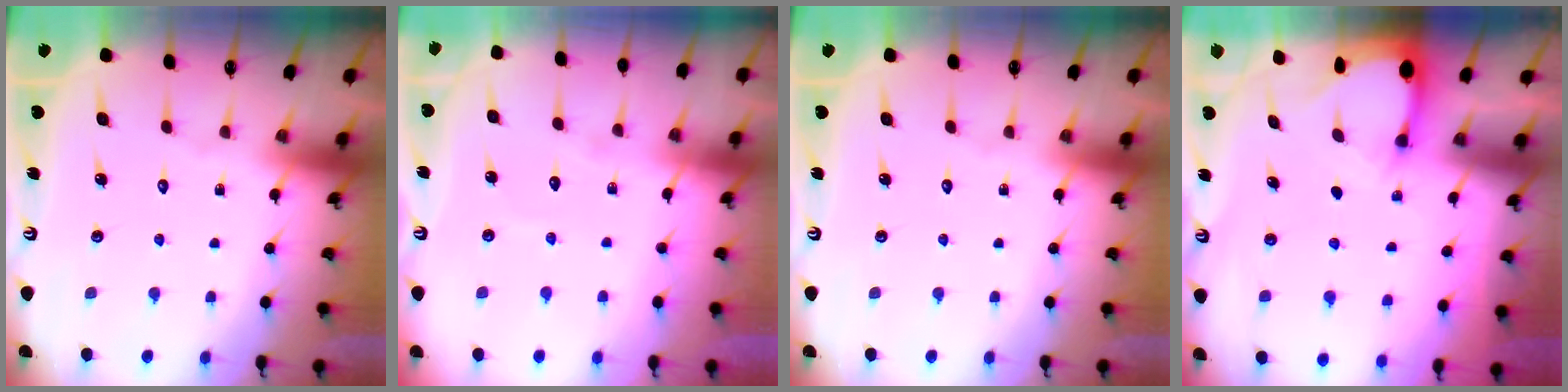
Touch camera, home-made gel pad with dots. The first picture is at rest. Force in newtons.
{"total": 2.6, "press": 2.6, "slide": 0.2}
{"total": 0.0}
{"total": 3.1, "press": 3.1, "slide": 0.2}